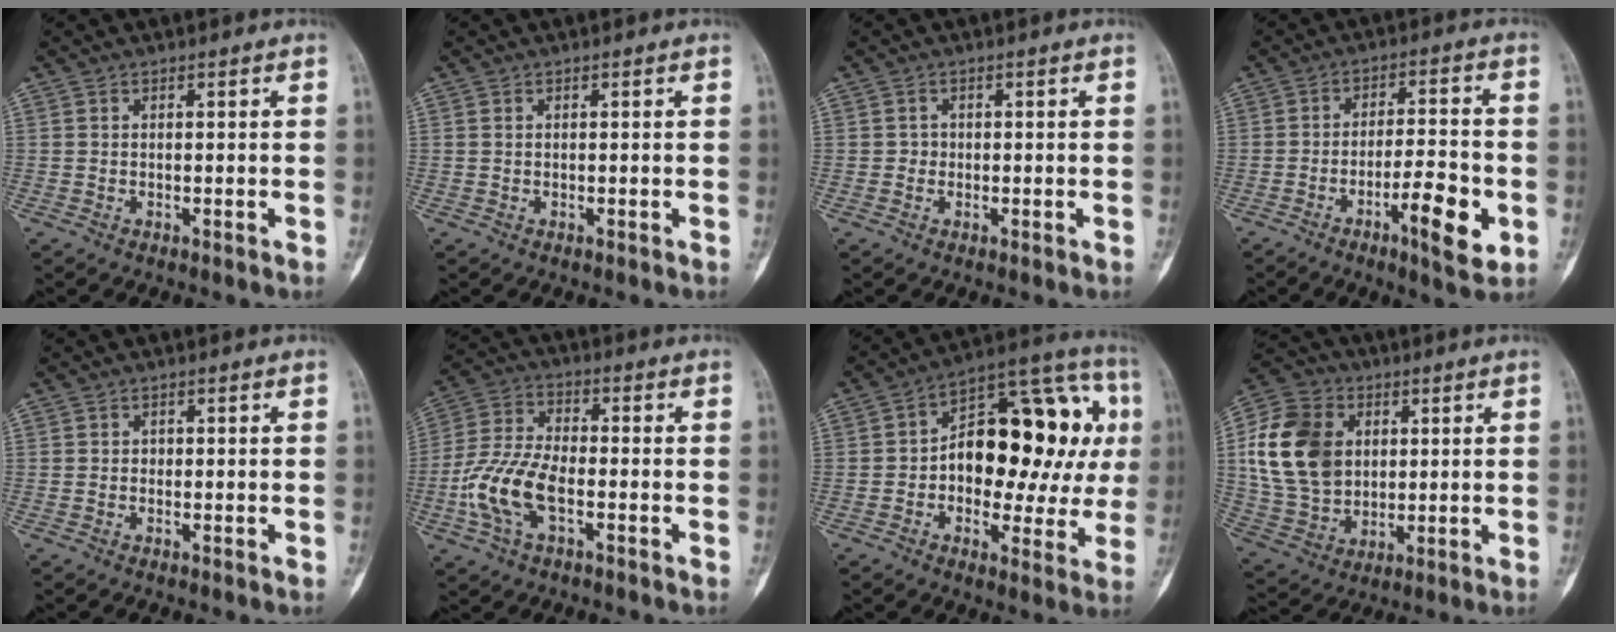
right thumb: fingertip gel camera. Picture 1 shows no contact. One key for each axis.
{"total": 0.0}
{"total": 1.0, "fx": -0.1, "fy": 1.0, "fz": 0.2, "tx": 0.004, "ty": 0.005, "tz": -0.003}
{"total": 10.4, "fx": -4.0, "fy": 2.7, "fz": 9.2, "tx": -0.142, "ty": 0.020, "tz": -0.062}
{"total": 0.6, "fx": -0.1, "fy": 0.5, "fz": 0.2, "tx": 0.000, "ty": 0.002, "tz": -0.002}
{"total": 11.8, "fx": -3.5, "fy": 5.9, "fz": 9.6, "tx": -0.208, "ty": 0.024, "tz": -0.072}
{"total": 24.3, "fx": 2.1, "fy": 12.7, "fz": 20.6, "tx": -0.246, "ty": 0.041, "tz": 0.026}
{"total": 17.4, "fx": 3.3, "fy": 13.4, "fz": 10.7, "tx": -0.189, "ty": 0.003, "tz": 0.065}